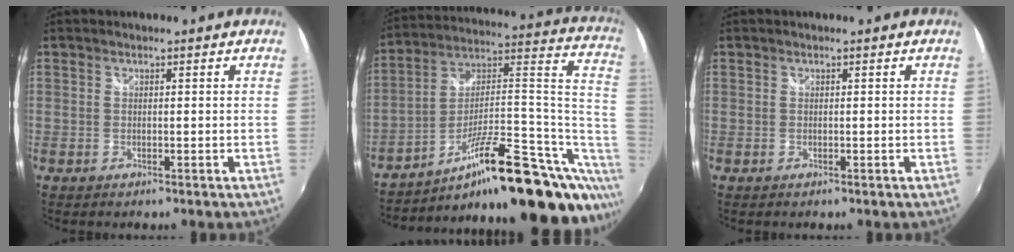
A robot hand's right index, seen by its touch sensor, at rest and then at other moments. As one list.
[{"total": 27.3, "force": [-12.1, 8.4, 23.0], "torque": [-0.292, 0.036, -0.180]}, {"total": 0.0}]